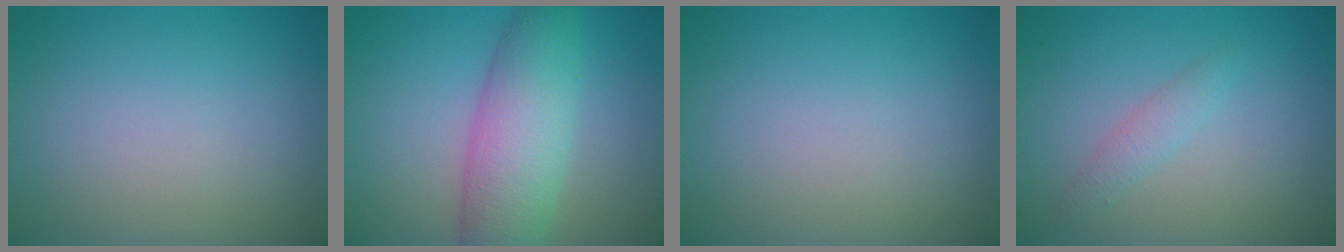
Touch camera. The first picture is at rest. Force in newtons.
{"total": 6.9, "press": 6.9, "slide": 0.2}
{"total": 0.0}
{"total": 1.4, "press": 1.4, "slide": 0.1}